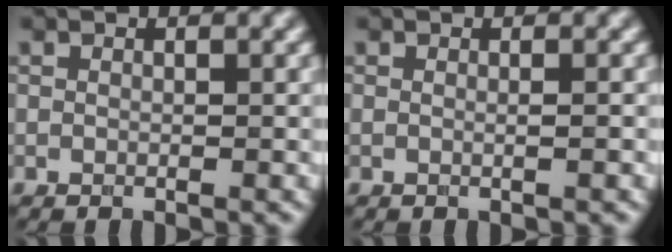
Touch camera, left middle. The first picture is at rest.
{"total": 1.1, "force": [0.0, 0.3, 1.0], "torque": [-0.011, -0.003, -0.010]}